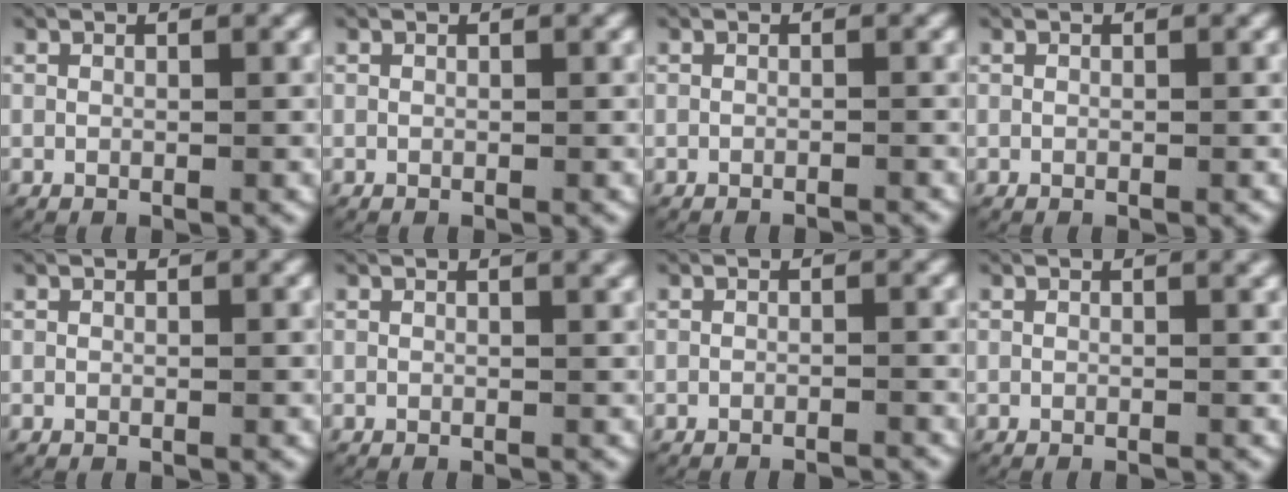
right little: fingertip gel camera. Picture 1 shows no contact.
{"total": 0.0}
{"total": 1.4, "force": [-1.4, 0.2, 0.2], "torque": [-0.001, 0.000, -0.023]}
{"total": 0.0}
{"total": 0.0}
{"total": 1.6, "force": [0.6, 0.3, 1.4], "torque": [-0.013, 0.010, 0.004]}
{"total": 2.4, "force": [-2.4, 0.4, 0.3], "torque": [0.000, -0.003, -0.038]}
{"total": 1.0, "force": [0.0, 0.2, 0.9], "torque": [-0.007, 0.008, -0.005]}